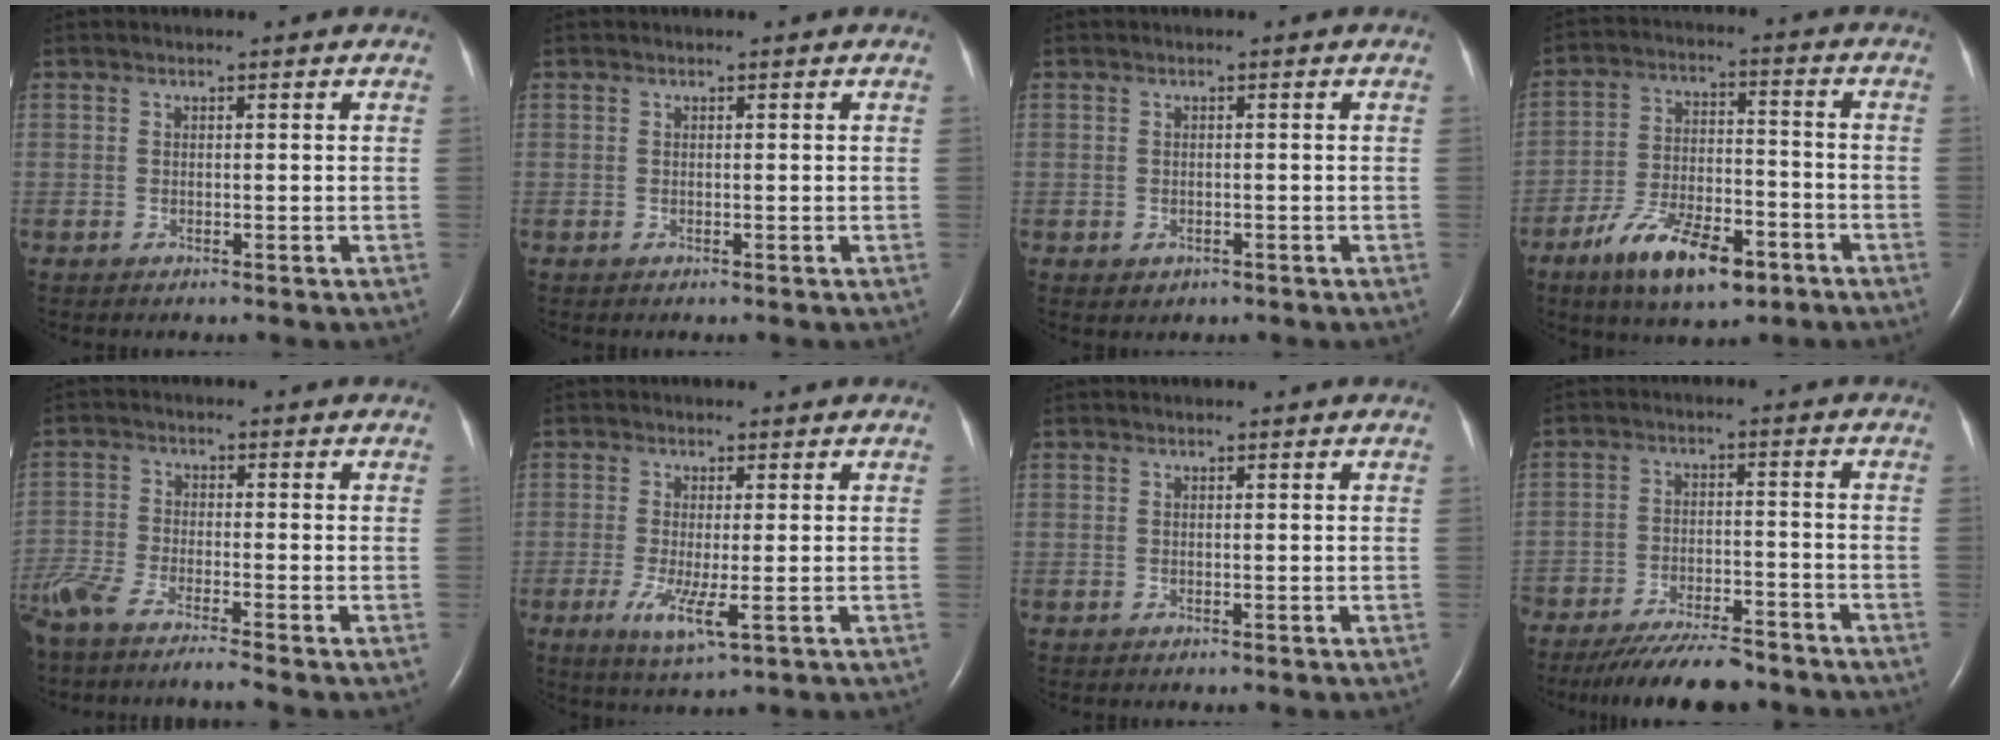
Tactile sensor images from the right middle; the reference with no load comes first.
{"total": 0.0}
{"total": 1.2, "force": [-0.5, 1.0, 0.4], "torque": [-0.010, 0.001, -0.002]}
{"total": 12.3, "force": [-7.4, 4.6, 8.7], "torque": [-0.157, -0.001, -0.124]}
{"total": 8.9, "force": [-7.5, -0.2, 4.8], "torque": [-0.090, -0.024, -0.134]}
{"total": 5.4, "force": [-1.7, 0.8, 5.1], "torque": [-0.103, -0.016, -0.026]}
{"total": 0.0}
{"total": 11.7, "force": [-10.3, 2.3, 5.1], "torque": [-0.076, -0.012, -0.159]}